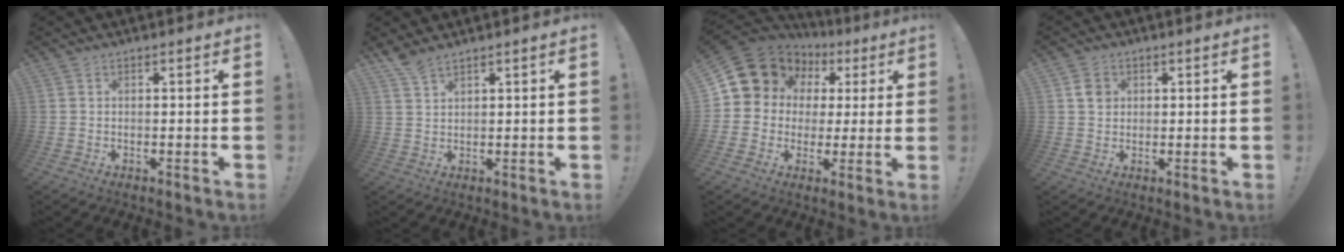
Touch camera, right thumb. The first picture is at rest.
{"total": 3.9, "force": [3.4, 0.6, 1.8], "torque": [-0.032, -0.022, 0.062]}
{"total": 11.6, "force": [4.6, 10.0, 3.7], "torque": [-0.051, -0.031, 0.099]}
{"total": 3.9, "force": [1.3, 3.5, 1.1], "torque": [0.001, -0.004, 0.022]}